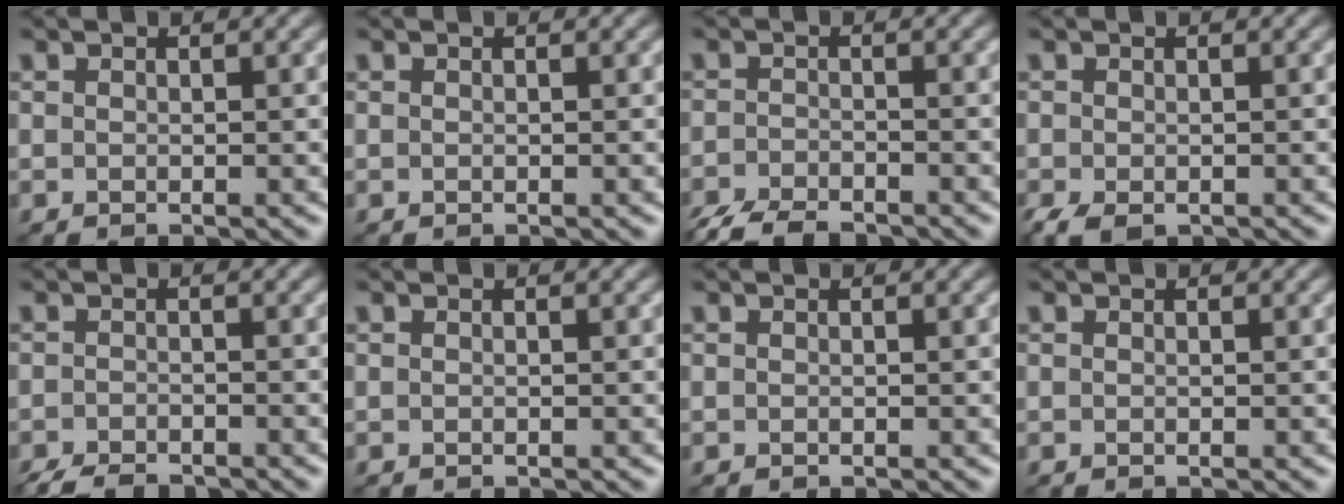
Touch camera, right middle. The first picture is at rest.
{"total": 0.0}
{"total": 4.8, "force": [-4.1, 1.5, 2.0], "torque": [-0.031, -0.010, -0.083]}
{"total": 2.7, "force": [-1.8, 1.3, 1.5], "torque": [-0.032, -0.013, -0.030]}
{"total": 3.5, "force": [-3.1, 0.9, 1.4], "torque": [-0.022, -0.009, -0.060]}
{"total": 0.0}
{"total": 0.0}
{"total": 0.0}